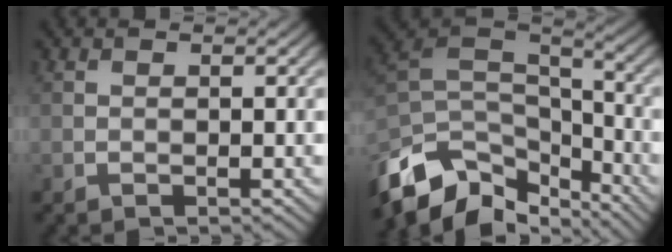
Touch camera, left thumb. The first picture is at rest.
{"total": 12.7, "force": [-8.4, 6.7, 6.7], "torque": [-0.187, -0.007, -0.148]}